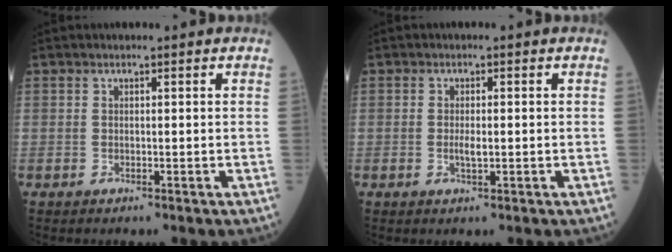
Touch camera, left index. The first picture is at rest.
{"total": 1.7, "force": [-0.4, 0.4, 1.6], "torque": [-0.032, -0.004, -0.007]}